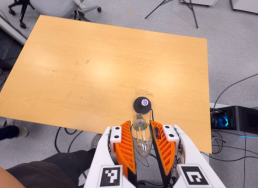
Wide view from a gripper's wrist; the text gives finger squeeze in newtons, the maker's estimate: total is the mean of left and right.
{"total": 10.4, "left": 9.6, "right": 11.2}